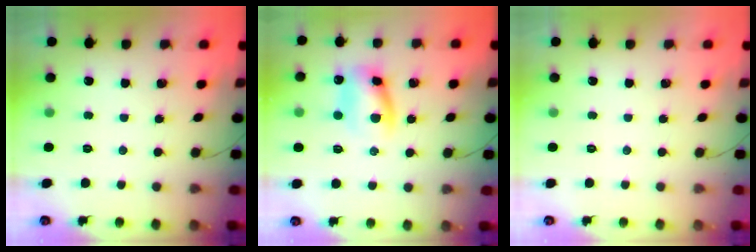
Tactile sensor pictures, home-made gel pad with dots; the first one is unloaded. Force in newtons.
{"total": 10.6, "press": 10.5, "slide": 1.4}
{"total": 0.0}